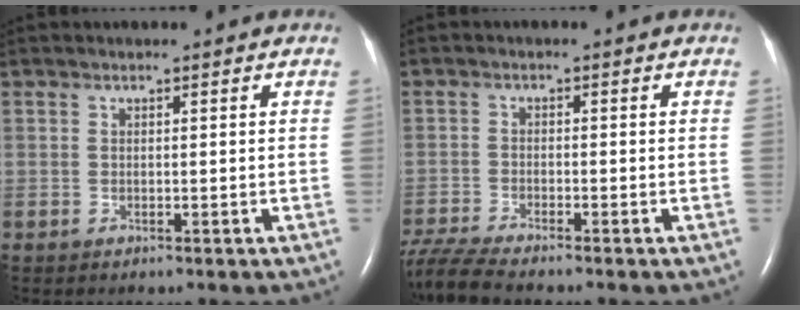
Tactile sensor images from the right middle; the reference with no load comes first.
{"total": 7.1, "force": [-6.5, -0.3, 2.9], "torque": [-0.065, -0.022, -0.120]}